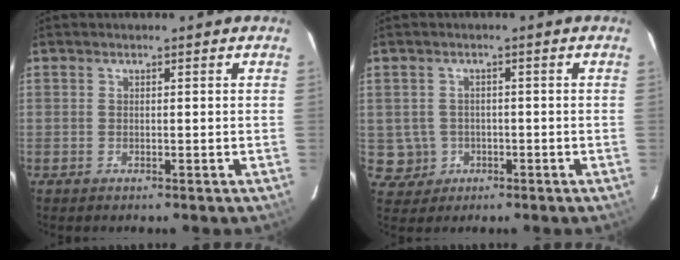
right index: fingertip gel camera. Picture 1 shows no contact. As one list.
[{"total": 4.6, "force": [-0.9, 4.5, 0.3], "torque": [-0.016, 0.015, -0.005]}]